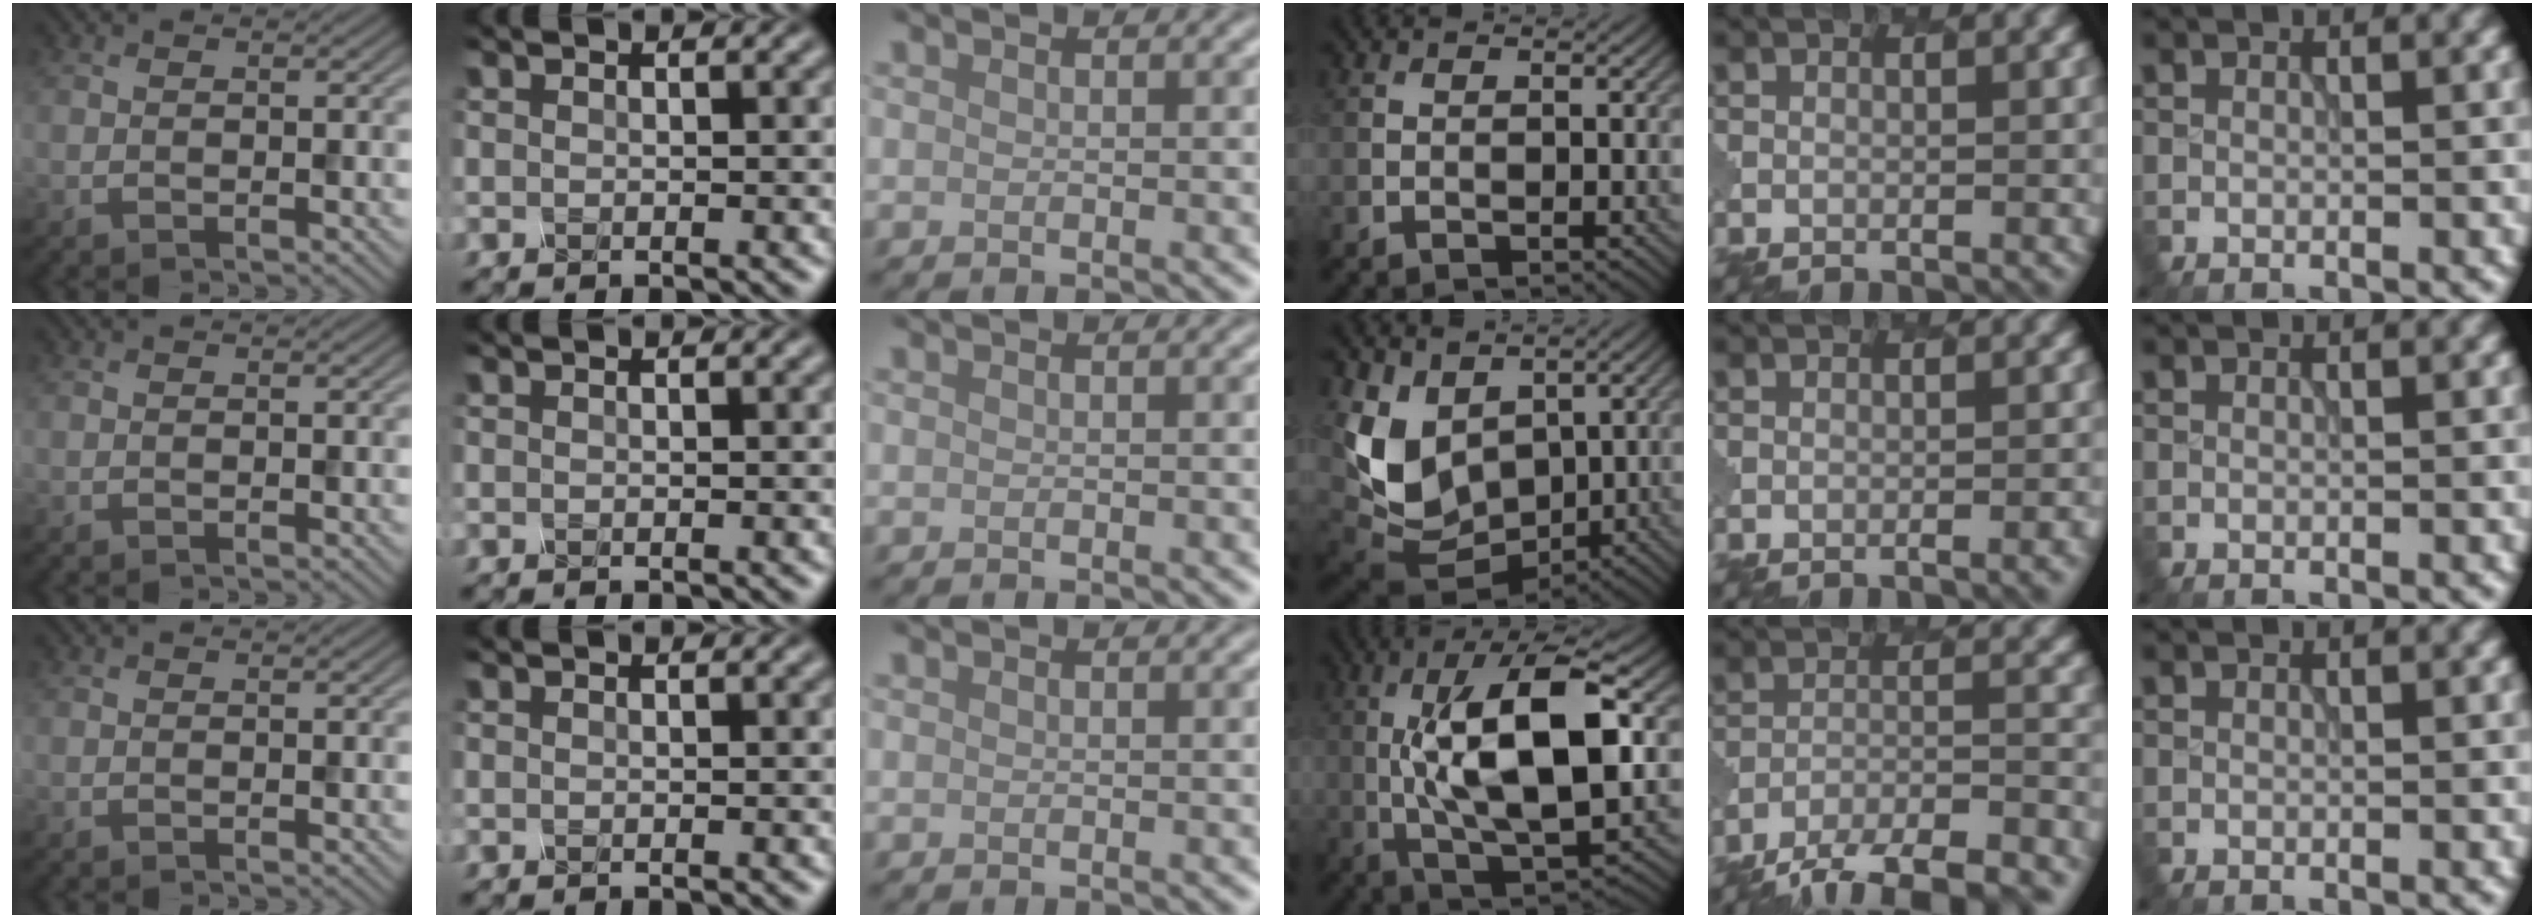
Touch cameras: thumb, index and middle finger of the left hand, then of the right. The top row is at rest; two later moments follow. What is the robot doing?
{"motion": "unscrew", "object": "spray bottle"}